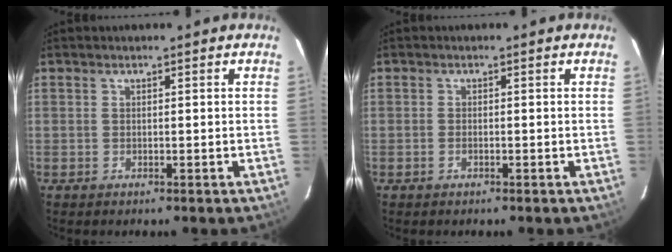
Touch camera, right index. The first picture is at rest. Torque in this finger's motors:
{"motor_torque": [-0.08, 0.00, -0.04, 0.00]}